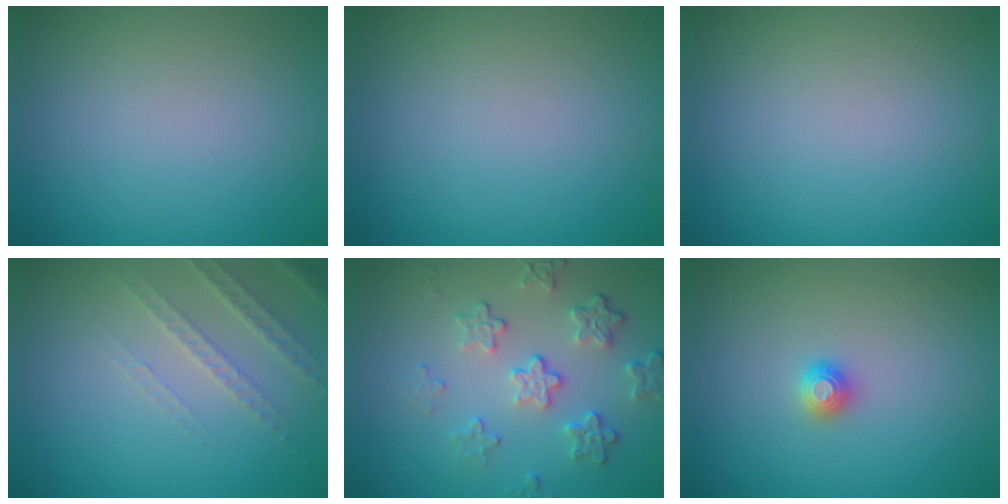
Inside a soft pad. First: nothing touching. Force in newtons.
{"total": 0.0}
{"total": 0.0}
{"total": 2.5, "press": 2.4, "slide": 0.7}
{"total": 4.4, "press": 3.2, "slide": 3.0}
{"total": 0.9, "press": 0.9, "slide": 0.0}